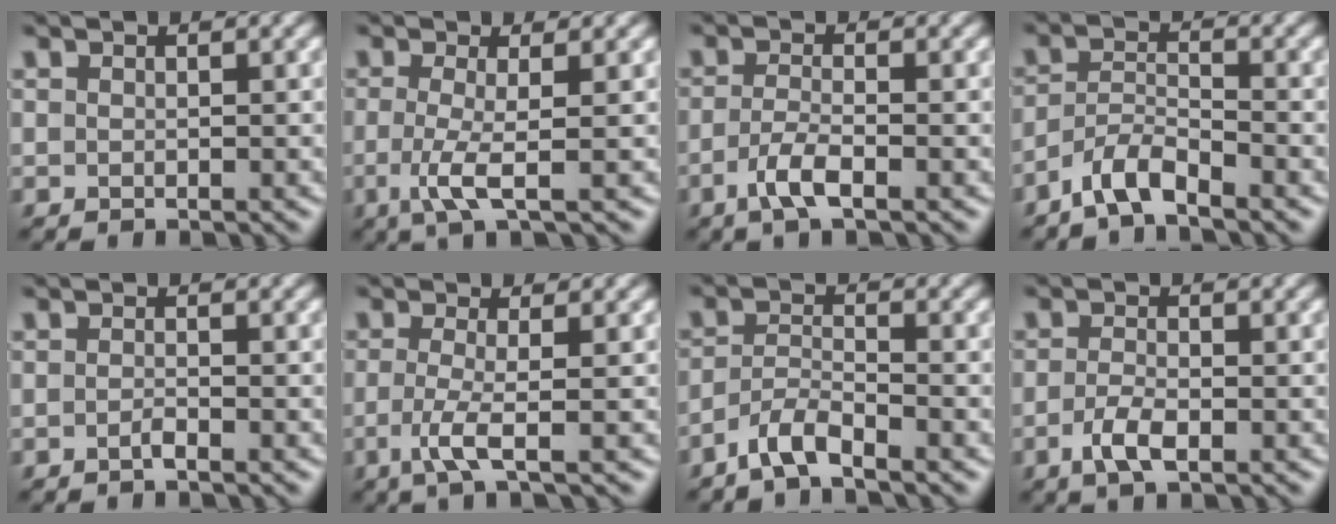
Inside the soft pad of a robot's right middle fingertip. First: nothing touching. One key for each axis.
{"total": 3.3, "fx": -0.7, "fy": 0.6, "fz": 3.1, "tx": -0.070, "ty": -0.012, "tz": -0.016}
{"total": 2.7, "fx": -1.4, "fy": 0.7, "fz": 2.3, "tx": -0.051, "ty": 0.000, "tz": -0.033}
{"total": 3.4, "fx": -2.7, "fy": 0.7, "fz": 1.8, "tx": -0.036, "ty": 0.006, "tz": -0.061}
{"total": 0.8, "fx": -0.5, "fy": 0.1, "fz": 0.6, "tx": -0.013, "ty": 0.002, "tz": -0.011}
{"total": 3.1, "fx": -0.9, "fy": 0.5, "fz": 2.9, "tx": -0.065, "ty": -0.009, "tz": -0.024}
{"total": 3.0, "fx": -2.4, "fy": 0.5, "fz": 1.8, "tx": -0.035, "ty": 0.004, "tz": -0.055}
{"total": 2.4, "fx": -1.0, "fy": 0.9, "fz": 2.0, "tx": -0.047, "ty": -0.003, "tz": -0.023}